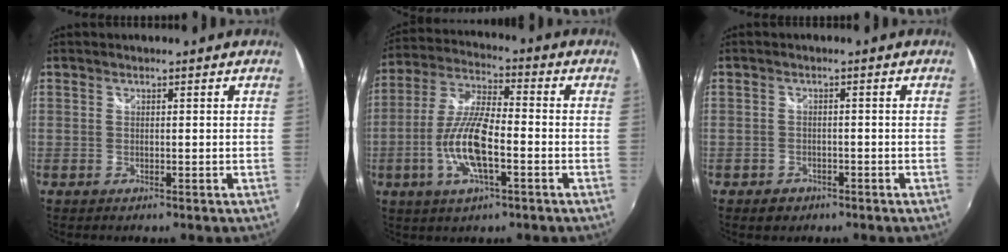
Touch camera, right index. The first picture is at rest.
{"total": 12.4, "force": [-3.9, 3.5, 11.2], "torque": [-0.237, -0.004, -0.076]}
{"total": 2.7, "force": [-1.7, 2.0, 0.6], "torque": [-0.018, 0.002, -0.023]}